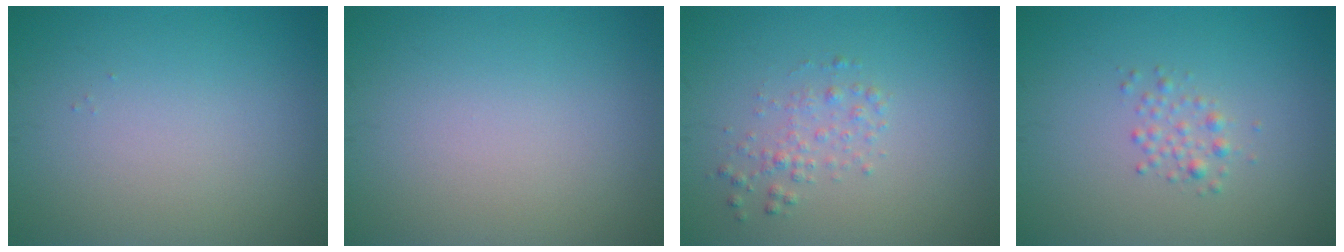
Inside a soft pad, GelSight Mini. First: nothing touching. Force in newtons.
{"total": 0.0}
{"total": 1.6, "press": 1.6, "slide": 0.0}
{"total": 1.3, "press": 1.3, "slide": 0.0}